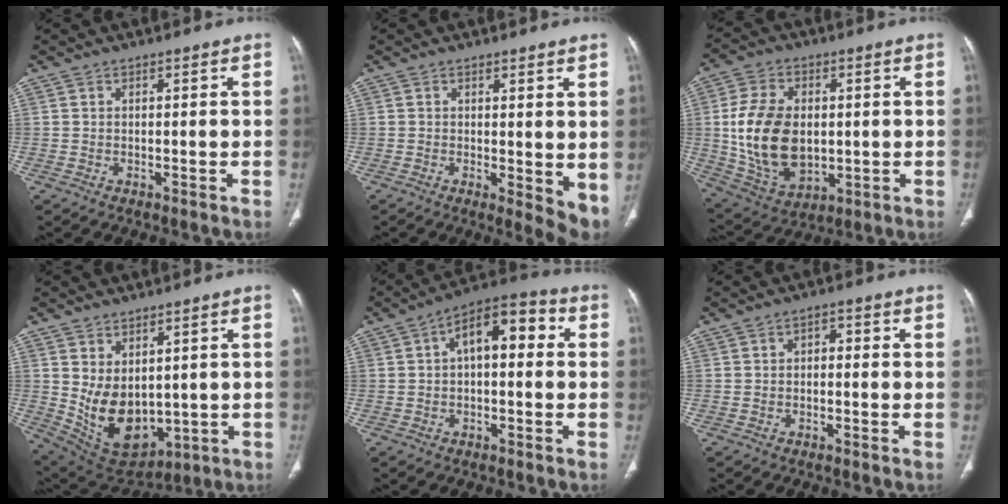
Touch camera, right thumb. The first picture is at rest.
{"total": 5.9, "force": [0.4, 2.5, 5.3], "torque": [-0.067, -0.016, 0.010]}
{"total": 17.3, "force": [0.4, 11.6, 12.9], "torque": [-0.223, -0.008, 0.025]}
{"total": 12.9, "force": [0.6, 8.7, 9.5], "torque": [-0.139, -0.017, 0.050]}
{"total": 10.6, "force": [1.4, 5.5, 8.9], "torque": [-0.107, 0.035, 0.009]}
{"total": 1.8, "force": [-0.3, 1.2, 1.2], "torque": [-0.007, 0.011, -0.013]}